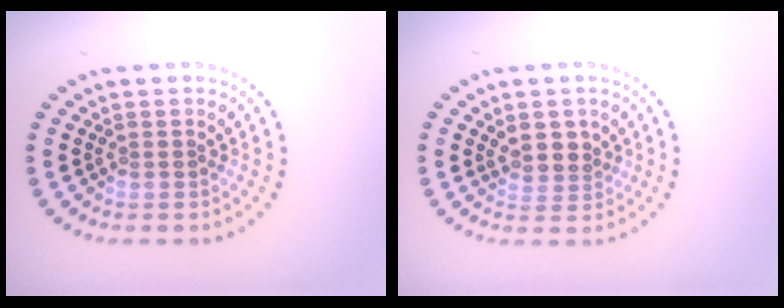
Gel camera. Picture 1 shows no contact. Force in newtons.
{"total": 2.5, "press": 2.2, "slide": 1.1}